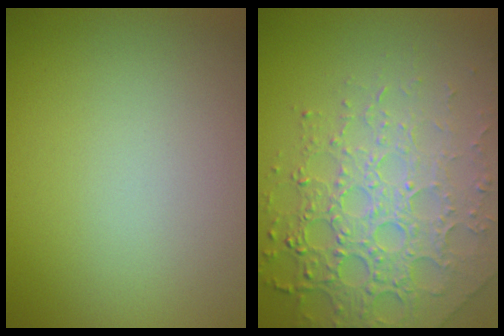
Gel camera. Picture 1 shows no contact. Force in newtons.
{"total": 7.8, "press": 5.4, "slide": 5.6}